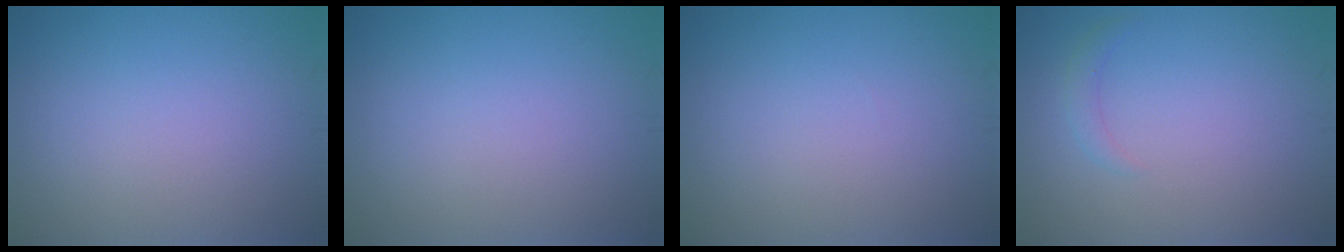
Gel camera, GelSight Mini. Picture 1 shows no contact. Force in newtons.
{"total": 0.0}
{"total": 0.0}
{"total": 1.1, "press": 1.1, "slide": 0.0}